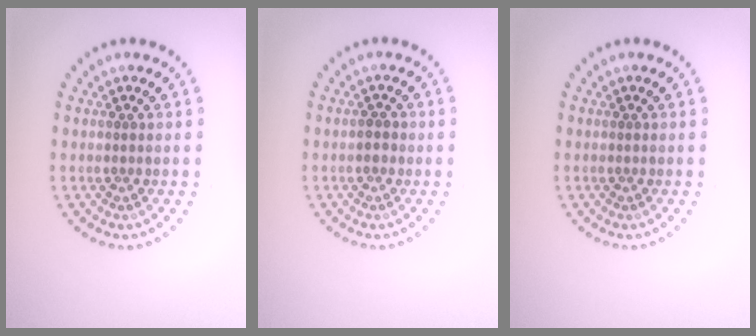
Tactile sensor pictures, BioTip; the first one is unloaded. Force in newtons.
{"total": 1.1, "press": 1.1, "slide": 0.2}
{"total": 0.0}